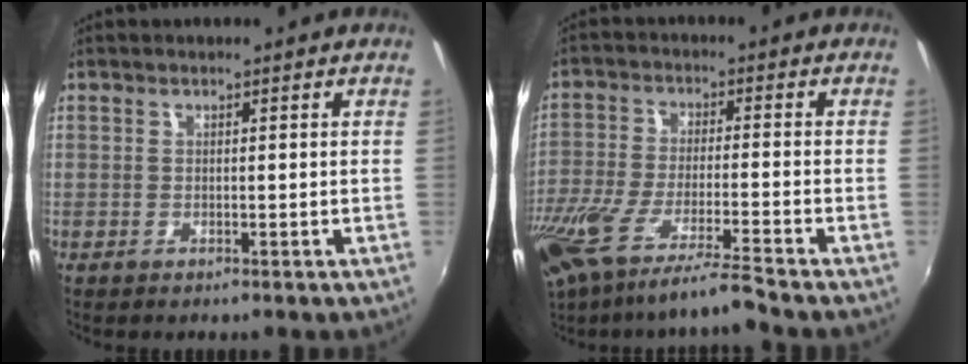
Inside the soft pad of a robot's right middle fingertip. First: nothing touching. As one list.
[{"total": 14.6, "force": [-11.5, 0.1, 9.0], "torque": [-0.184, -0.052, -0.203]}]